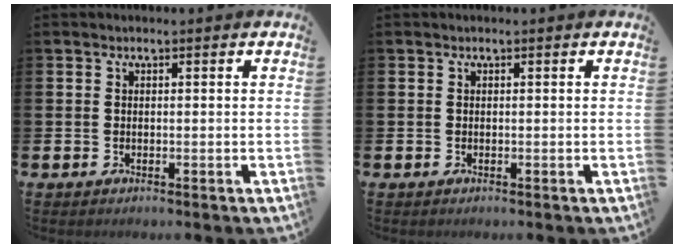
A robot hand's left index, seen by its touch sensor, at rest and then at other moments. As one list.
[{"total": 0.0}]